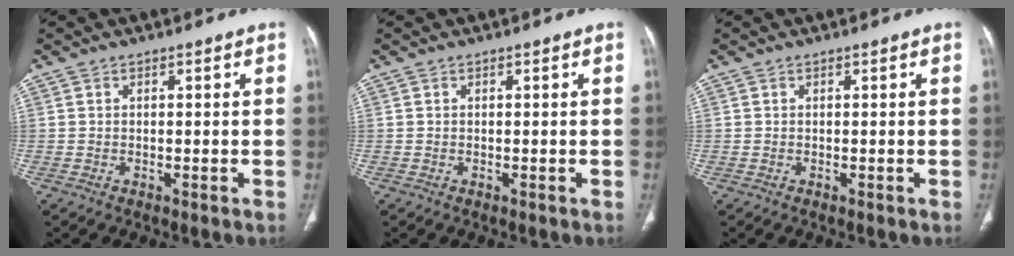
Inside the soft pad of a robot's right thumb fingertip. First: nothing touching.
{"total": 0.0}
{"total": 0.0}